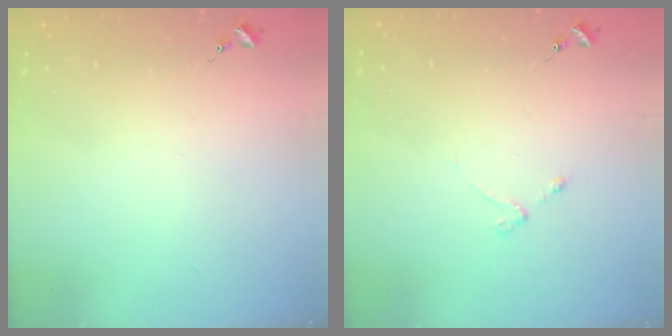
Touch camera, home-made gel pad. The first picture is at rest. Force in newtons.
{"total": 3.0, "press": 2.9, "slide": 0.5}